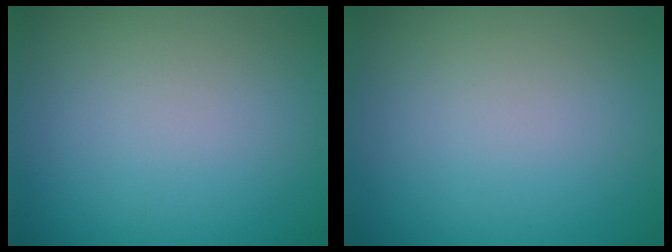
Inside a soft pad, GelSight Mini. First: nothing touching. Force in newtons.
{"total": 0.0}